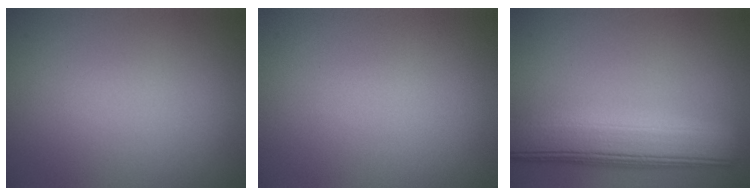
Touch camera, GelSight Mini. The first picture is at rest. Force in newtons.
{"total": 0.0}
{"total": 8.4, "press": 8.4, "slide": 0.9}